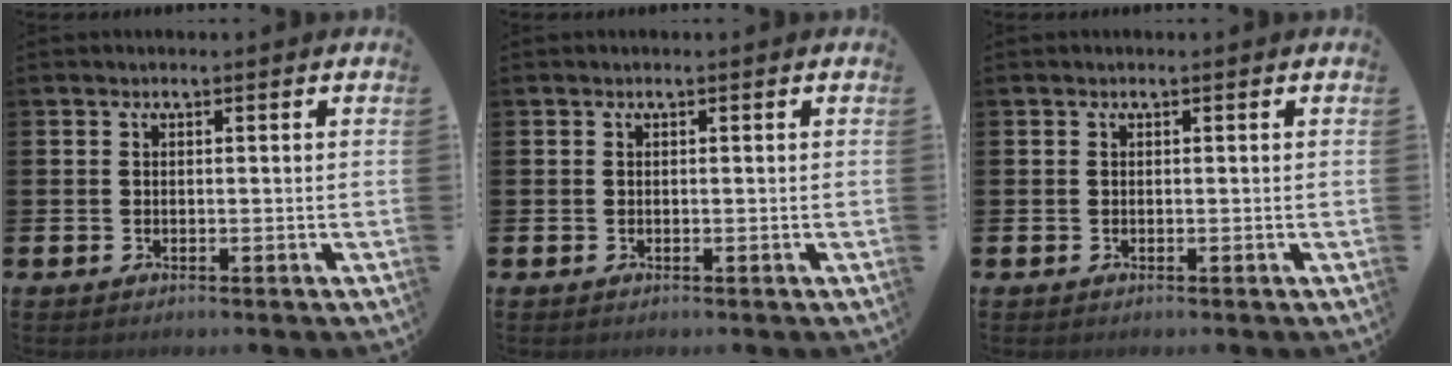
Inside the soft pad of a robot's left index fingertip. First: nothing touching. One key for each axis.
{"total": 0.0}
{"total": 0.0}